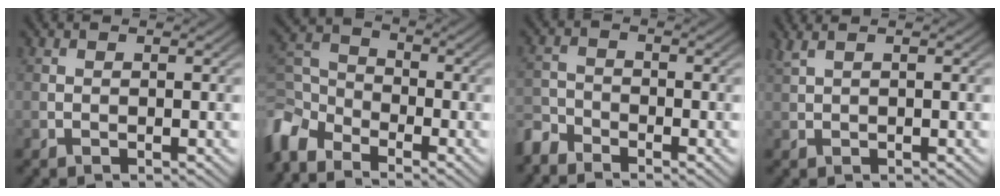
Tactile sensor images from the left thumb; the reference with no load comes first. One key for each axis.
{"total": 7.9, "fx": -5.2, "fy": 4.3, "fz": 4.0, "tx": -0.108, "ty": -0.014, "tz": -0.123}
{"total": 3.5, "fx": -3.2, "fy": 1.1, "fz": 0.9, "tx": -0.021, "ty": -0.007, "tz": -0.079}
{"total": 1.9, "fx": 1.3, "fy": 0.4, "fz": 1.3, "tx": -0.034, "ty": 0.009, "tz": 0.022}